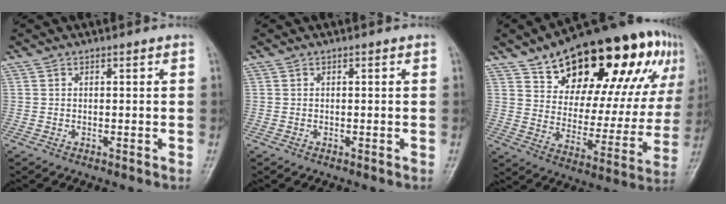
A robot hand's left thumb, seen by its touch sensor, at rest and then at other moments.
{"total": 0.0}
{"total": 30.1, "force": [16.3, 13.6, 21.3], "torque": [-0.271, -0.017, 0.245]}